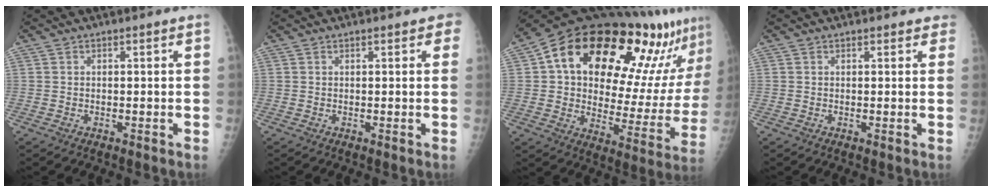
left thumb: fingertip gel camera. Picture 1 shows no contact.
{"total": 2.7, "force": [1.6, 1.3, 1.7], "torque": [0.000, 0.000, 0.014]}
{"total": 29.7, "force": [17.8, 12.8, 20.1], "torque": [-0.256, -0.028, 0.262]}
{"total": 2.7, "force": [2.3, 1.3, 0.6], "torque": [0.022, -0.005, 0.013]}